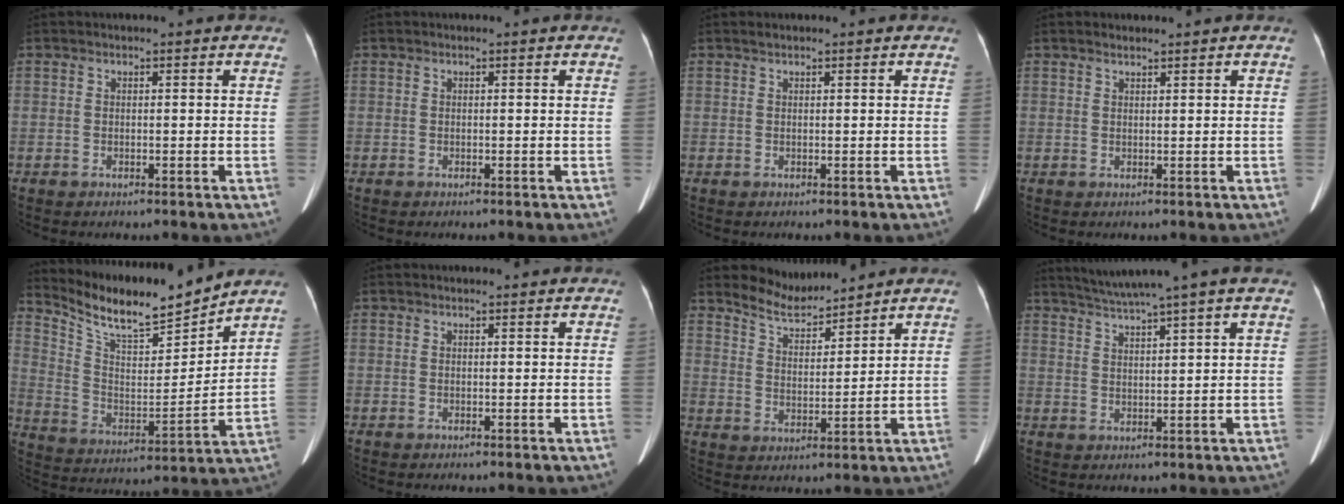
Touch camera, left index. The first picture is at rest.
{"total": 0.0}
{"total": 0.0}
{"total": 0.7, "force": [0.6, 0.1, 0.2], "torque": [-0.008, -0.001, 0.015]}
{"total": 14.2, "force": [13.3, 0.9, 5.0], "torque": [-0.107, -0.018, 0.239]}
{"total": 1.4, "force": [1.3, 0.2, 0.4], "torque": [-0.011, 0.014, 0.016]}
{"total": 5.7, "force": [5.6, 0.8, 0.5], "torque": [-0.019, -0.005, 0.113]}
{"total": 8.0, "force": [6.6, -2.0, 3.9], "torque": [-0.069, 0.014, 0.103]}